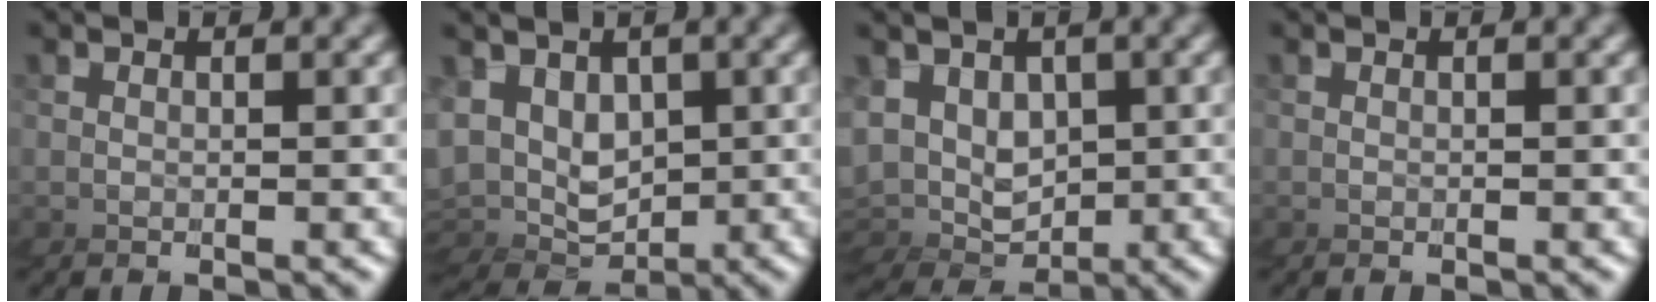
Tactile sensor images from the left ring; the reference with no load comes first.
{"total": 4.2, "force": [1.0, 4.1, -0.1], "torque": [-0.024, 0.005, 0.004]}
{"total": 4.4, "force": [1.0, 4.2, -0.7], "torque": [-0.015, 0.006, 0.003]}
{"total": 0.0}